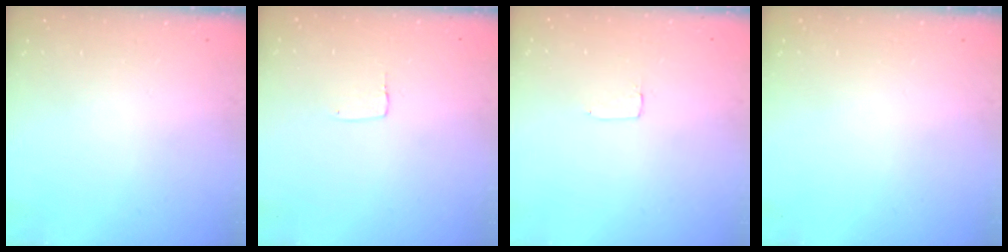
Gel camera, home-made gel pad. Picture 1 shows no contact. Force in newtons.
{"total": 3.8, "press": 3.8, "slide": 0.1}
{"total": 1.7, "press": 1.7, "slide": 0.1}
{"total": 0.0}